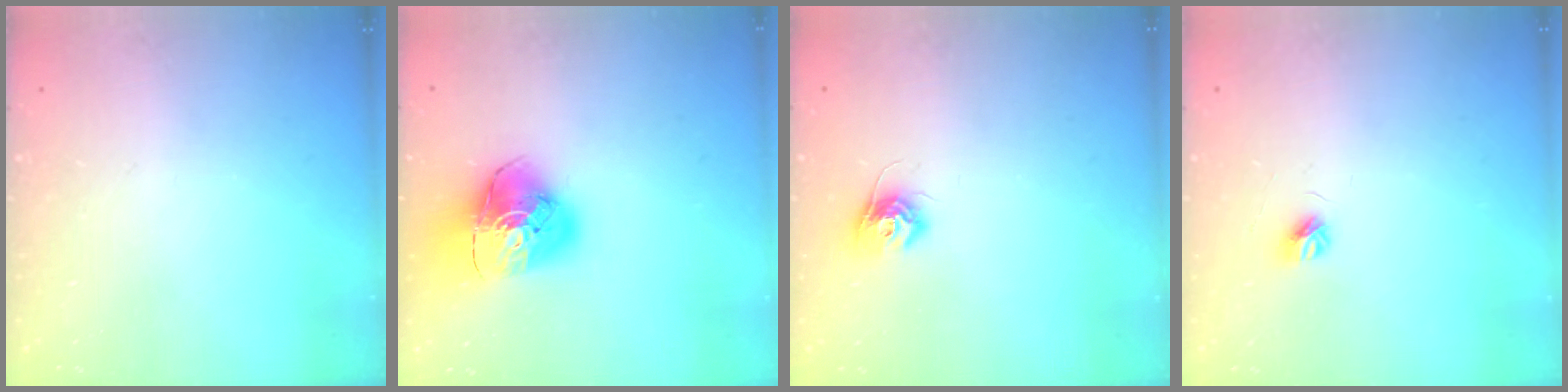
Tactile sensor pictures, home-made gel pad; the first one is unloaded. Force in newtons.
{"total": 14.1, "press": 14.0, "slide": 1.7}
{"total": 8.7, "press": 8.6, "slide": 0.4}
{"total": 3.6, "press": 3.5, "slide": 0.4}